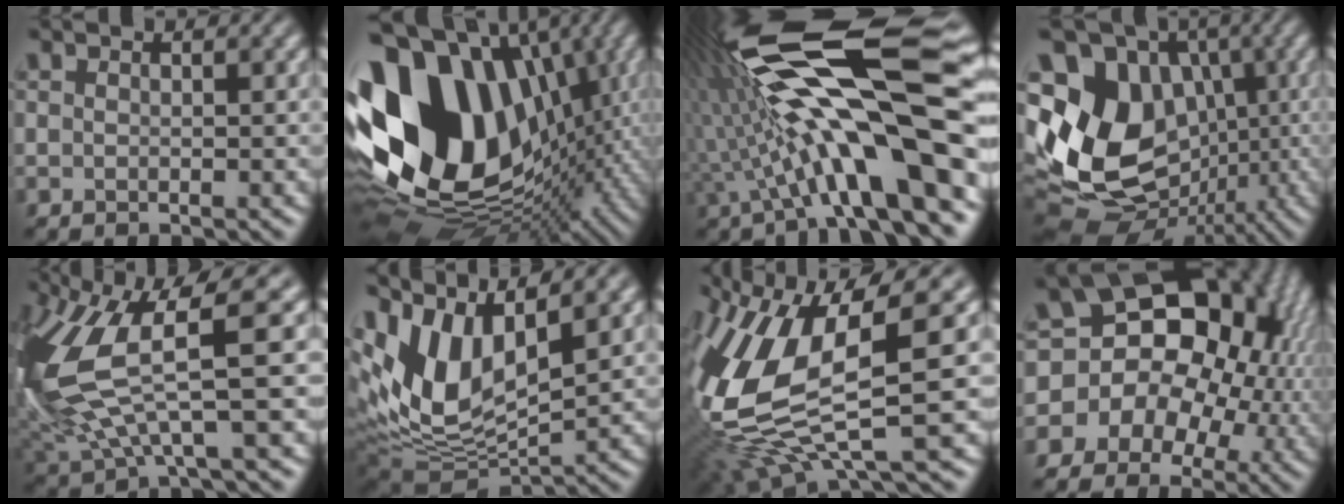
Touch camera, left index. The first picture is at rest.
{"total": 18.7, "force": [0.3, 13.8, 12.7], "torque": [-0.274, 0.005, 0.021]}
{"total": 16.3, "force": [0.3, 4.0, 15.8], "torque": [-0.266, 0.031, 0.009]}
{"total": 14.3, "force": [-0.4, 11.4, 8.6], "torque": [-0.189, 0.011, 0.012]}
{"total": 10.6, "force": [1.9, 3.2, 9.9], "torque": [-0.244, -0.005, 0.051]}
{"total": 10.2, "force": [3.7, 4.8, 8.2], "torque": [-0.194, 0.003, 0.082]}
{"total": 12.1, "force": [-0.6, 4.9, 11.0], "torque": [-0.259, -0.014, 0.007]}
{"total": 18.5, "force": [-1.0, 16.1, 8.9], "torque": [-0.132, 0.039, -0.036]}